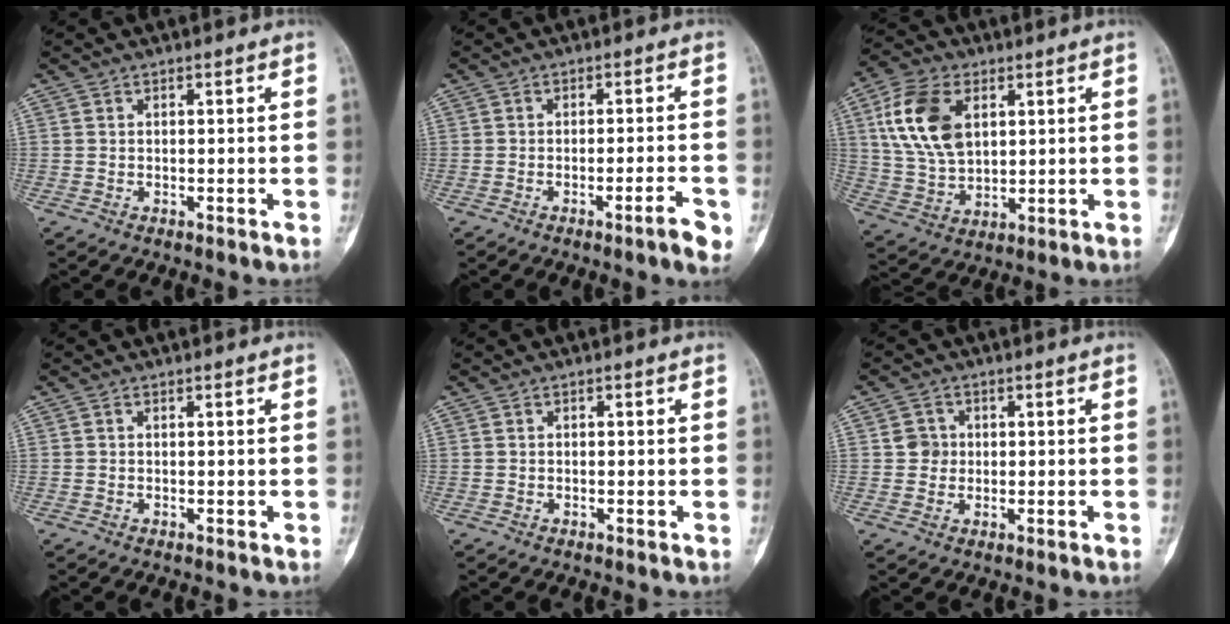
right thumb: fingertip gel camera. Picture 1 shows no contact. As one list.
[{"total": 4.6, "force": [-2.4, 0.3, 3.9], "torque": [-0.055, 0.009, -0.035]}, {"total": 14.3, "force": [4.5, 9.1, 10.1], "torque": [-0.183, -0.004, 0.091]}, {"total": 0.0}, {"total": 0.0}, {"total": 3.2, "force": [0.3, 3.1, 0.9], "torque": [0.008, 0.006, 0.002]}]